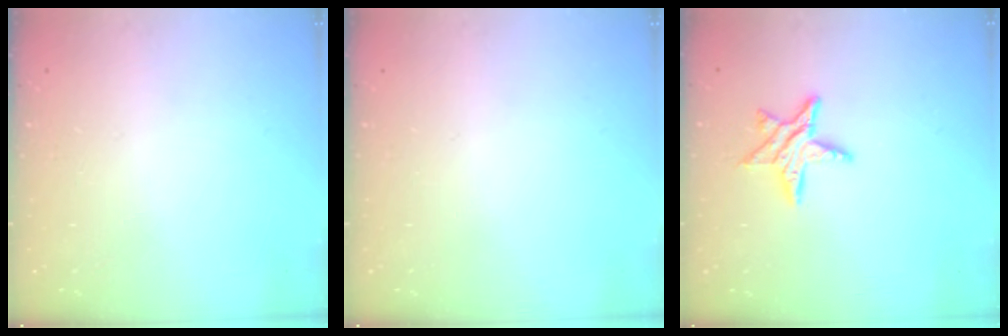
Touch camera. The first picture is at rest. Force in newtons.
{"total": 0.0}
{"total": 8.9, "press": 8.9, "slide": 0.5}